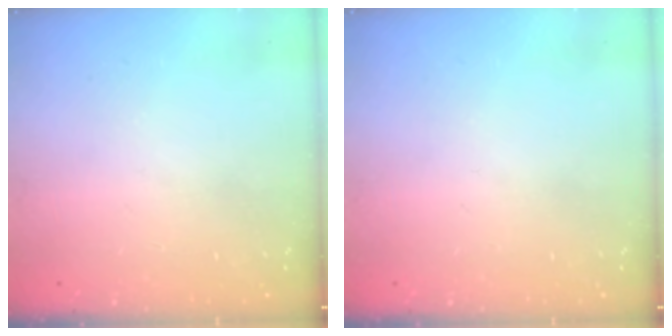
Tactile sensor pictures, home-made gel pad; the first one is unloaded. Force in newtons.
{"total": 0.0}